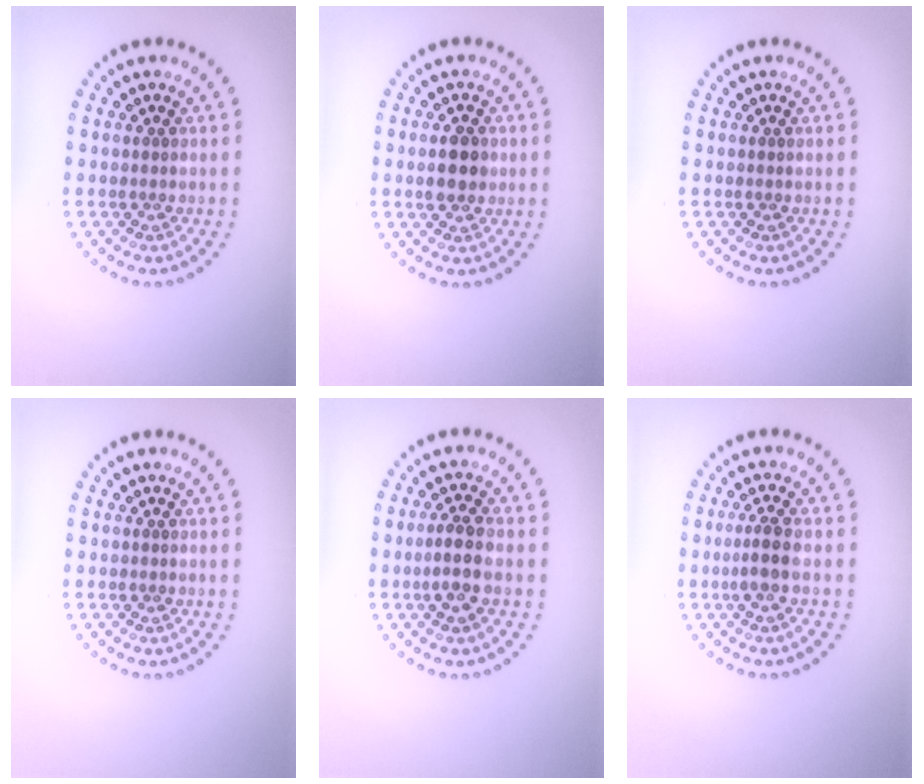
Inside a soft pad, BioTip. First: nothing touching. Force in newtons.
{"total": 2.7, "press": 2.7, "slide": 0.2}
{"total": 0.0}
{"total": 0.0}
{"total": 2.4, "press": 2.3, "slide": 0.8}
{"total": 1.9, "press": 1.6, "slide": 1.1}